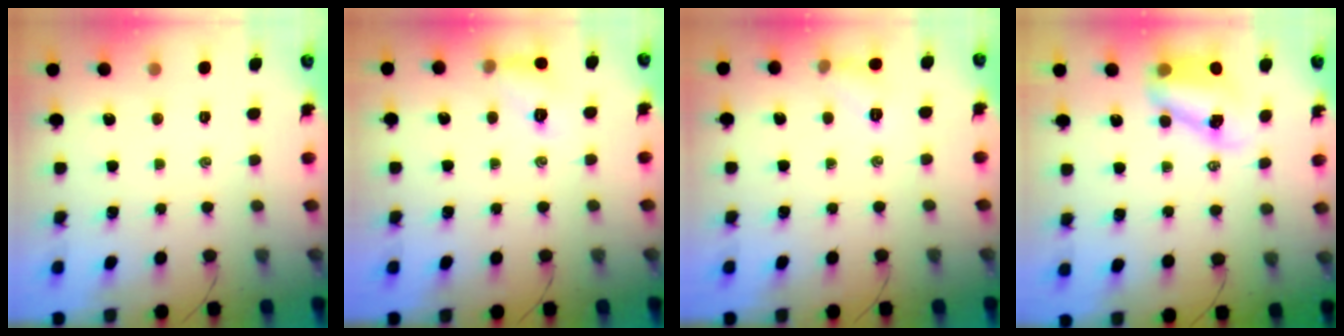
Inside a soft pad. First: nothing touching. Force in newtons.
{"total": 10.0, "press": 9.8, "slide": 1.7}
{"total": 6.3, "press": 6.1, "slide": 1.8}
{"total": 8.6, "press": 8.4, "slide": 2.0}